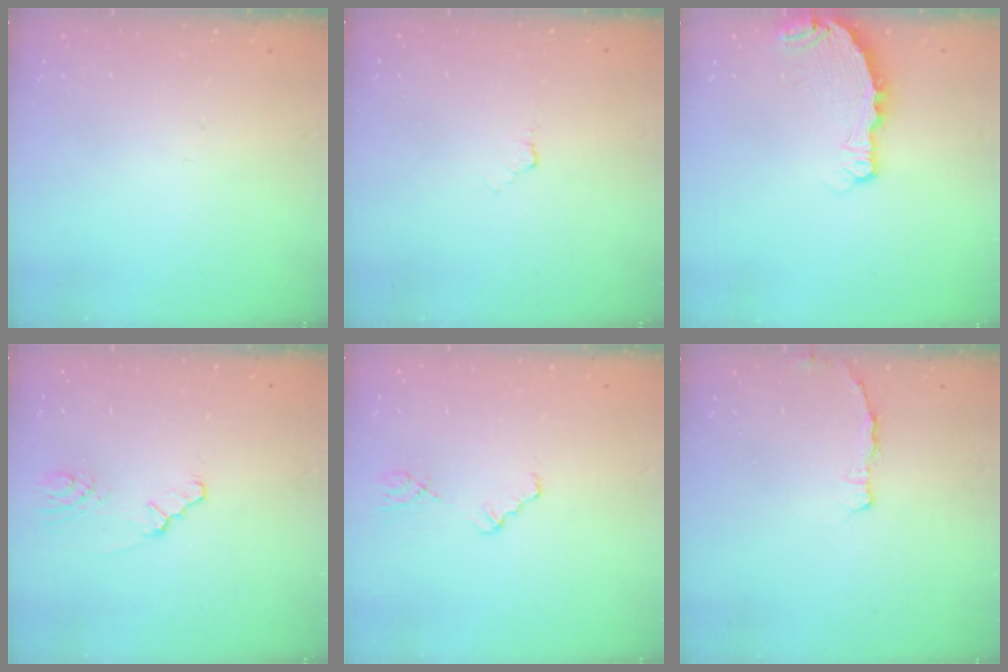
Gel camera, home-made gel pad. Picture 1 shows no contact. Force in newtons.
{"total": 3.4, "press": 3.4, "slide": 0.5}
{"total": 3.9, "press": 3.9, "slide": 0.4}
{"total": 2.3, "press": 2.3, "slide": 0.4}
{"total": 1.7, "press": 1.6, "slide": 0.3}
{"total": 2.1, "press": 2.1, "slide": 0.4}